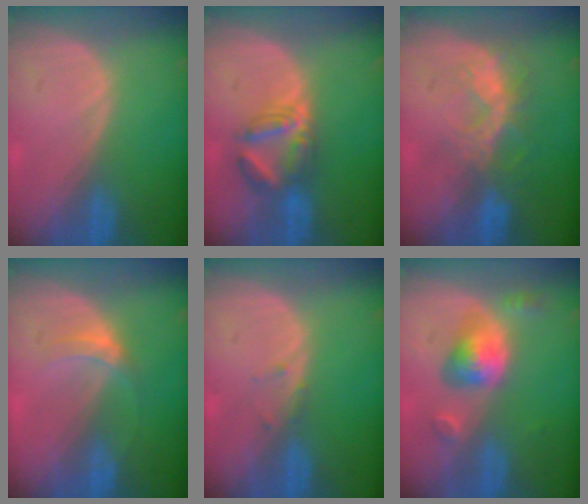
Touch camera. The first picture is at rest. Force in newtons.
{"total": 6.0, "press": 5.9, "slide": 0.7}
{"total": 6.4, "press": 6.1, "slide": 2.0}
{"total": 3.2, "press": 2.8, "slide": 1.6}
{"total": 0.8, "press": 0.8, "slide": 0.2}
{"total": 5.8, "press": 5.3, "slide": 2.4}